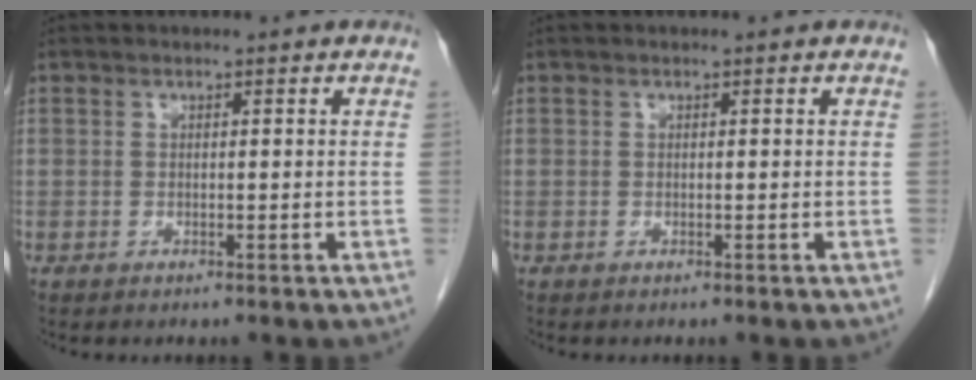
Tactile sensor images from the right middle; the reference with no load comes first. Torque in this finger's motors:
{"motor_torque": [0.26, 0.05, 0.01, 0.00]}